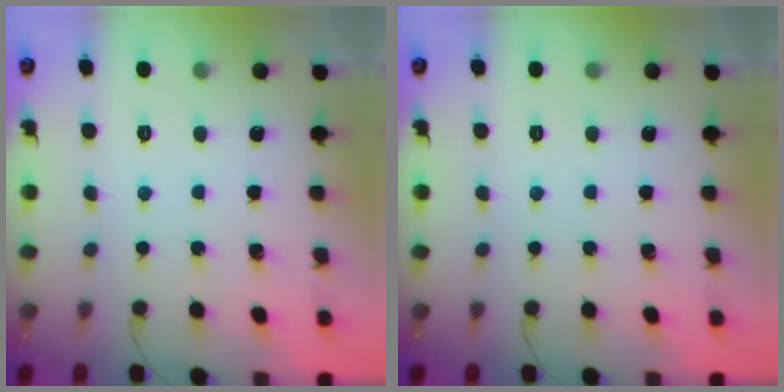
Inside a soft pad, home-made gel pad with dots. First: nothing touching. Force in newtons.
{"total": 0.0}